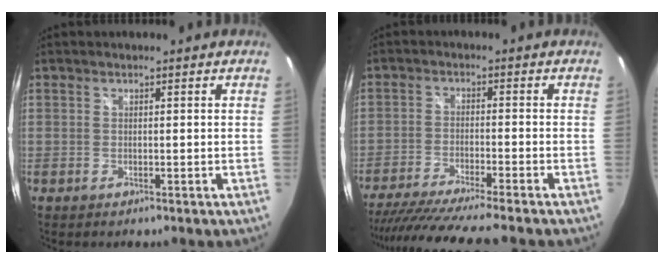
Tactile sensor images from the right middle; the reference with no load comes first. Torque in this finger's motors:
{"motor_torque": [1.07, -1.07, 0.22, 0.08]}